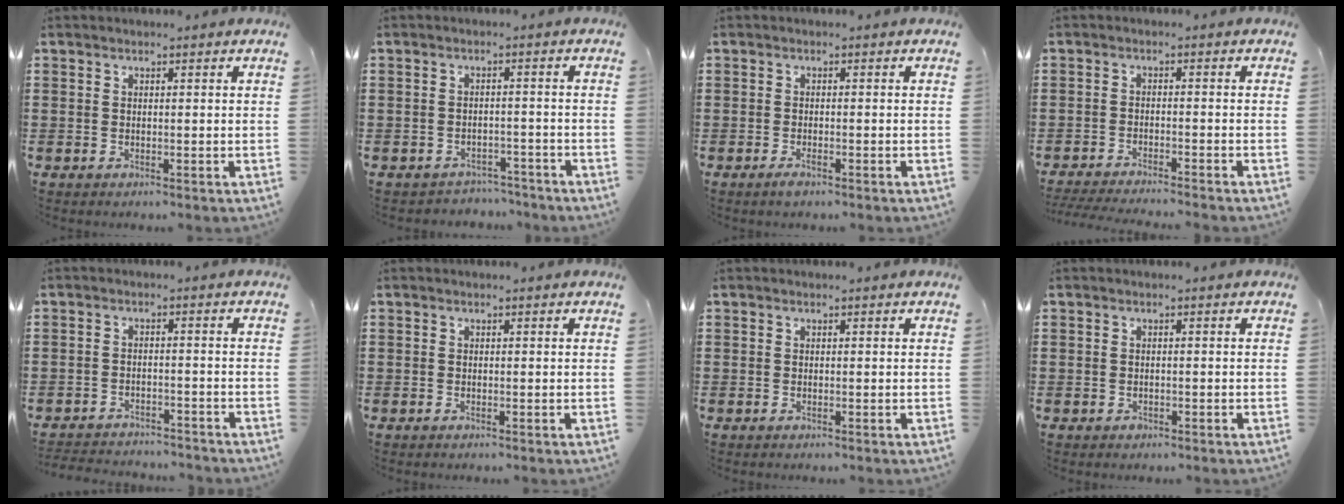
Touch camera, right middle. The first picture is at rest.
{"total": 2.5, "force": [-2.4, 0.5, -0.2], "torque": [-0.005, 0.001, -0.055]}
{"total": 1.1, "force": [-0.8, 0.2, 0.8], "torque": [-0.015, -0.004, -0.014]}
{"total": 3.0, "force": [-2.9, -0.2, 0.7], "torque": [-0.018, -0.004, -0.062]}
{"total": 3.0, "force": [-3.0, 0.3, 0.0], "torque": [-0.006, -0.001, -0.064]}
{"total": 0.0}
{"total": 0.0}
{"total": 0.6, "force": [-0.4, 0.5, 0.1], "torque": [-0.002, 0.004, -0.009]}